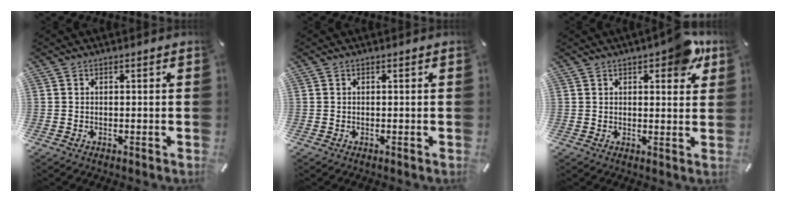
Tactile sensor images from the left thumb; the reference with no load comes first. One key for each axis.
{"total": 0.0}
{"total": 8.1, "fx": 4.7, "fy": 3.3, "fz": 5.7, "tx": -0.066, "ty": -0.021, "tz": 0.074}